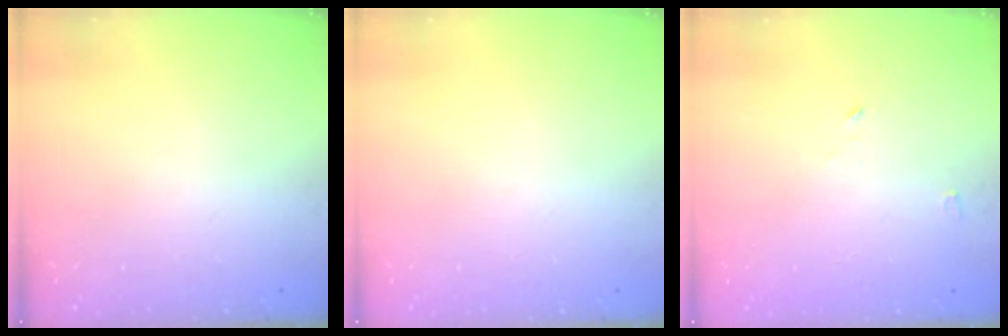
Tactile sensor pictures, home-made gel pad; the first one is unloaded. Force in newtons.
{"total": 0.0}
{"total": 2.4, "press": 2.4, "slide": 0.2}